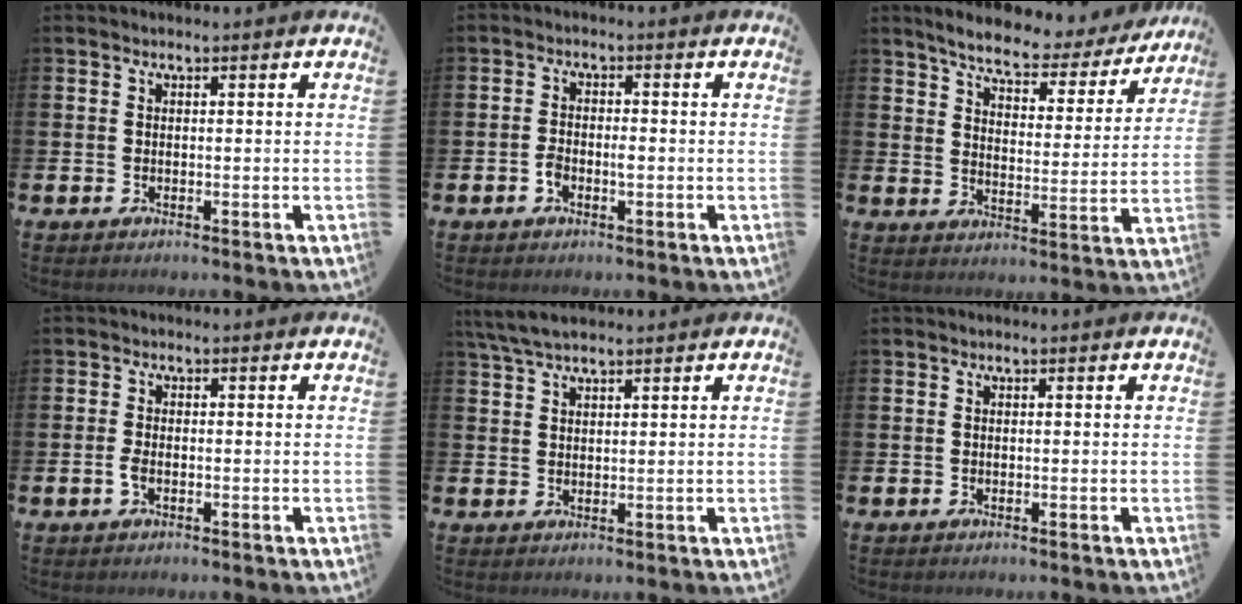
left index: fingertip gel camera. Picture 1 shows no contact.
{"total": 2.1, "force": [-0.8, 1.1, 1.6], "torque": [-0.030, 0.003, -0.015]}
{"total": 6.4, "force": [5.8, 1.4, 2.2], "torque": [-0.068, -0.039, 0.094]}
{"total": 1.7, "force": [-0.6, 0.8, 1.4], "torque": [-0.034, 0.004, -0.010]}
{"total": 4.3, "force": [3.5, 1.0, 2.1], "torque": [-0.057, 0.001, 0.068]}
{"total": 0.0}